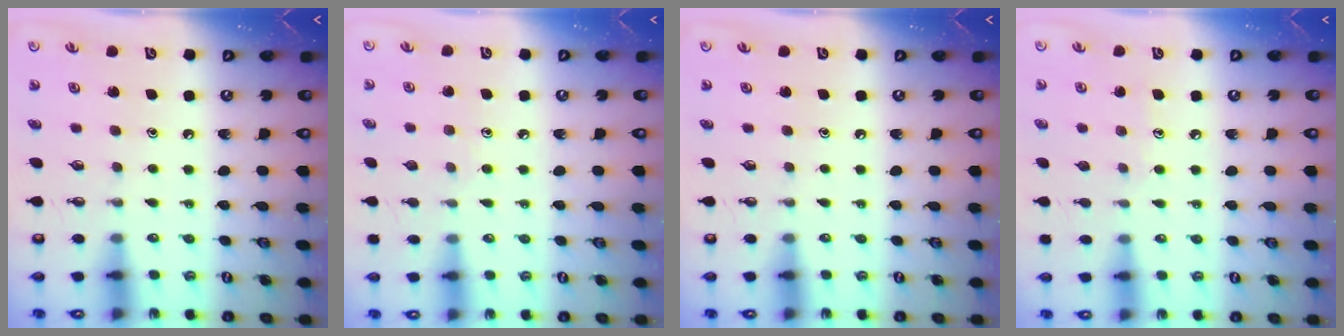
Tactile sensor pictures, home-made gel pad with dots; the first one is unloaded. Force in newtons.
{"total": 5.4, "press": 5.3, "slide": 0.7}
{"total": 0.0}
{"total": 5.5, "press": 5.5, "slide": 0.5}